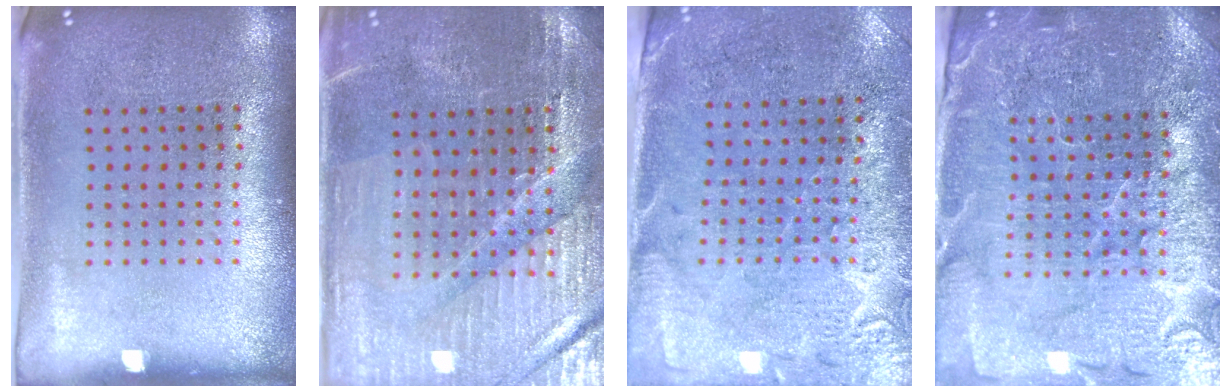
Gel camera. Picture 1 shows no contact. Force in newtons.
{"total": 3.2, "press": 3.2, "slide": 0.5}
{"total": 2.8, "press": 2.5, "slide": 1.3}
{"total": 4.6, "press": 4.4, "slide": 1.6}